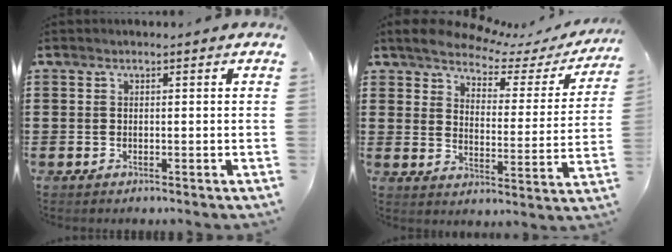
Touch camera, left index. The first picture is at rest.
{"total": 4.9, "force": [4.5, 1.2, 1.4], "torque": [-0.056, -0.025, 0.073]}